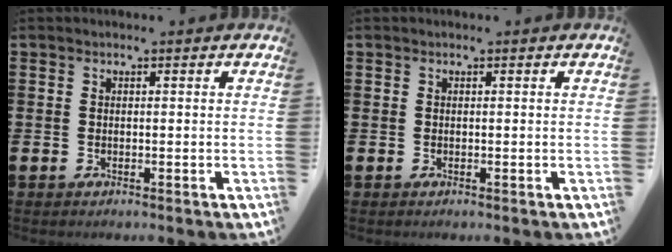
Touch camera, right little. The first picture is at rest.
{"total": 0.0}